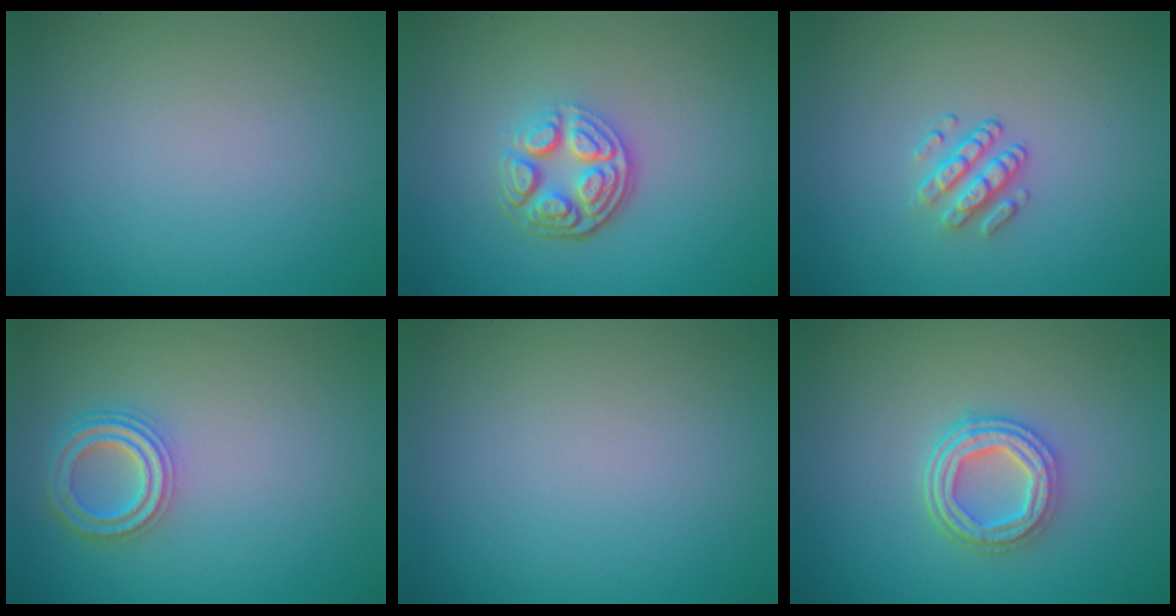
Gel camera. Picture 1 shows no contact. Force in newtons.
{"total": 4.5, "press": 3.3, "slide": 3.1}
{"total": 2.0, "press": 1.6, "slide": 1.3}
{"total": 3.7, "press": 3.4, "slide": 1.5}
{"total": 0.0}
{"total": 4.5, "press": 3.4, "slide": 2.9}